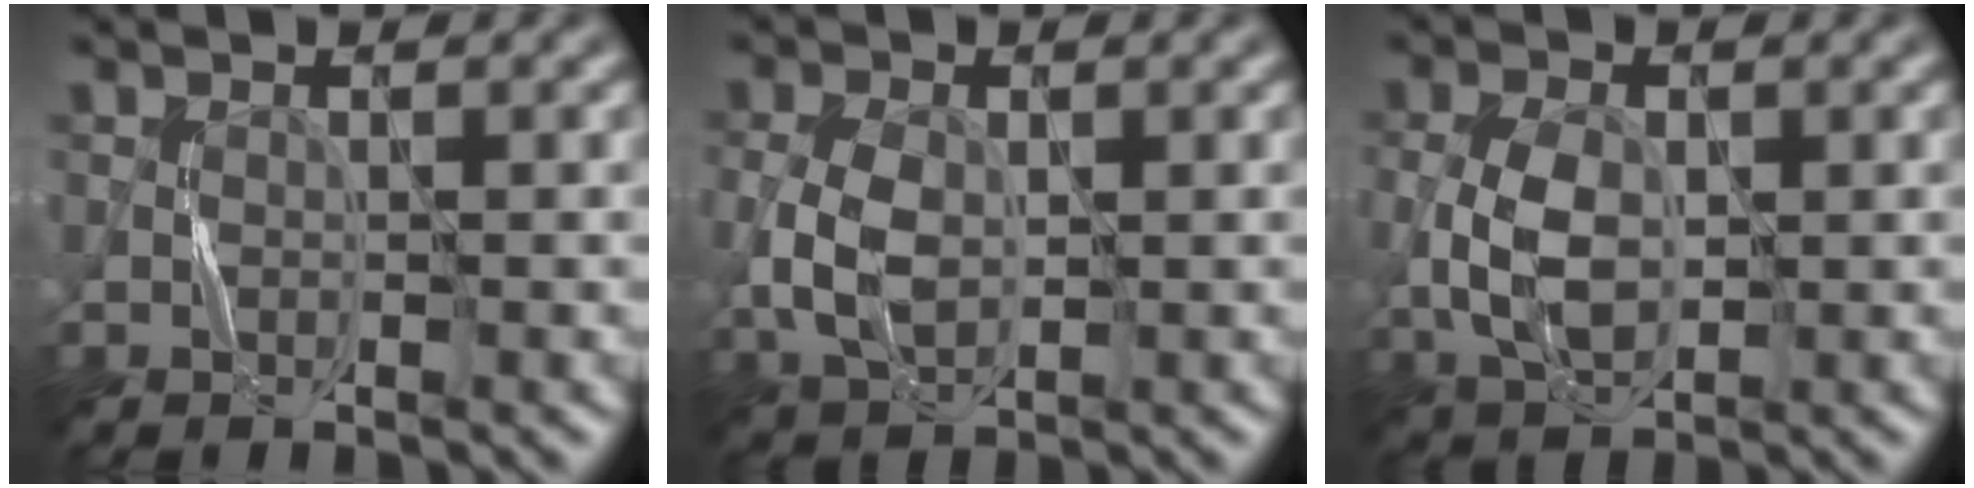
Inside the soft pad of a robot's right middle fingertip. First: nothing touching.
{"total": 4.0, "force": [0.0, 2.7, 2.9], "torque": [-0.074, -0.003, 0.003]}
{"total": 4.5, "force": [-0.2, 2.9, 3.4], "torque": [-0.083, -0.003, 0.001]}